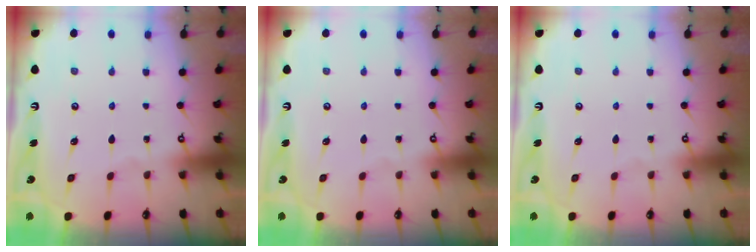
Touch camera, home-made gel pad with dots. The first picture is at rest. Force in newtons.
{"total": 0.0}
{"total": 0.0}